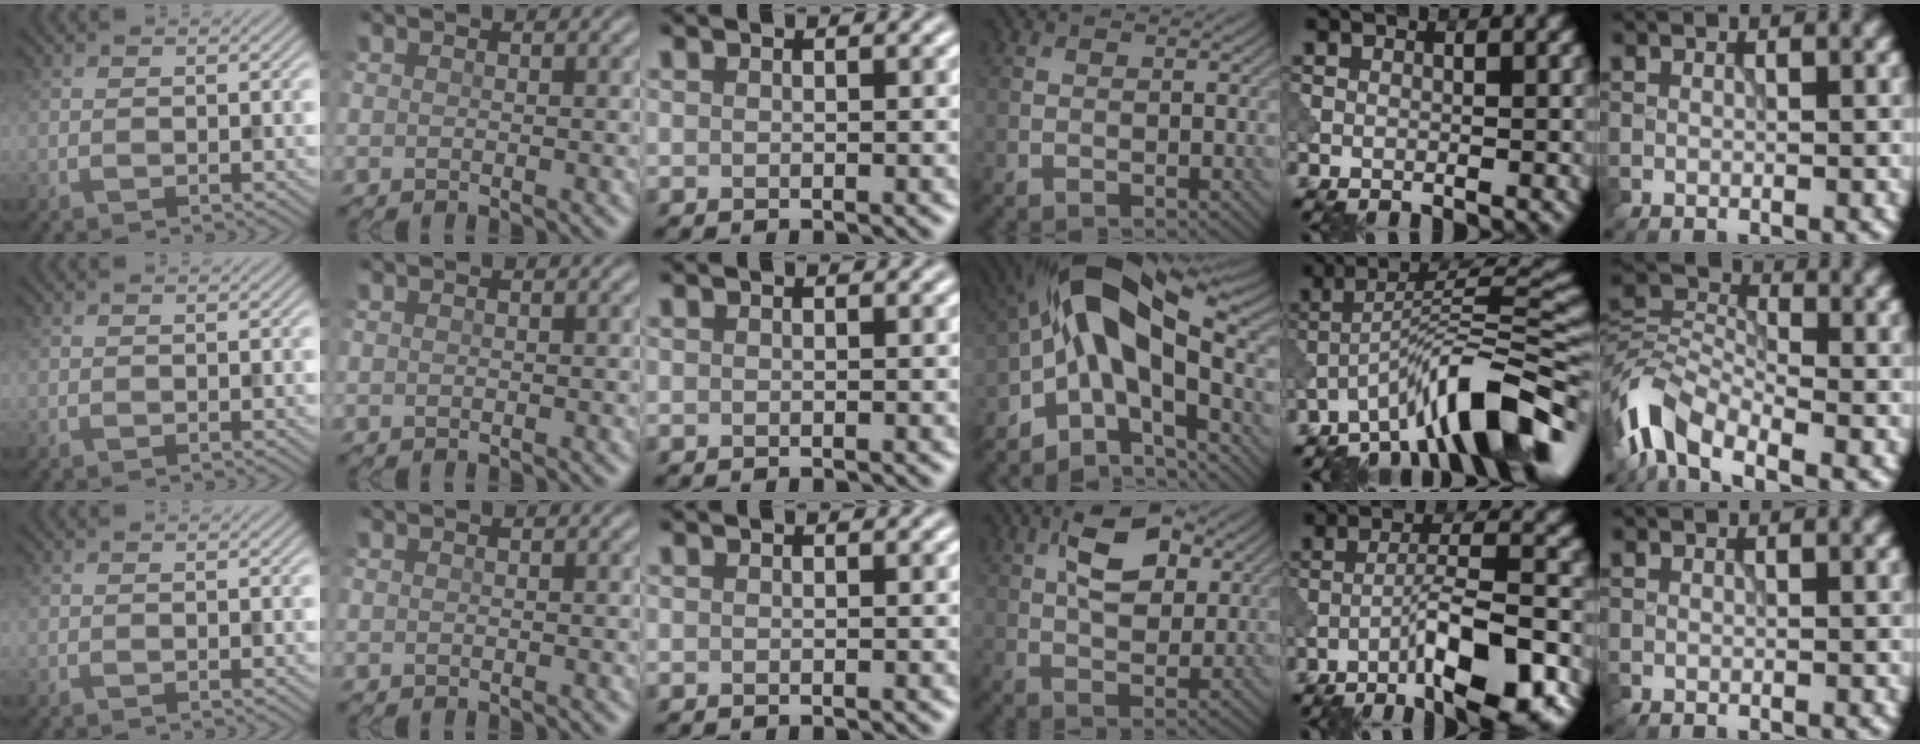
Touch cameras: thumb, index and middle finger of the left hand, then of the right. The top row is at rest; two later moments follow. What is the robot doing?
{"motion": "shake", "object": "bell"}